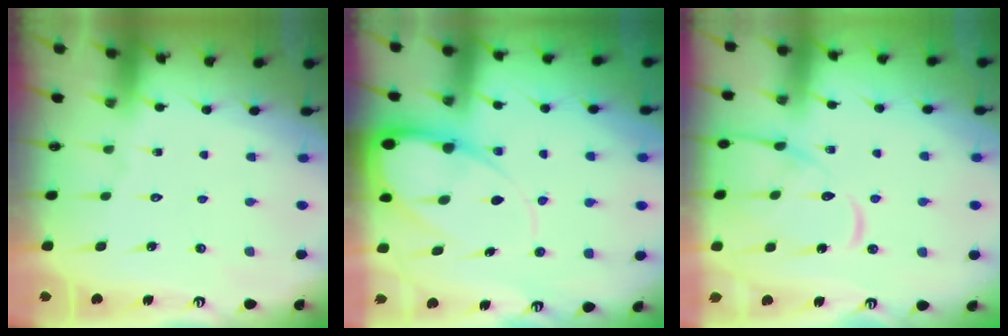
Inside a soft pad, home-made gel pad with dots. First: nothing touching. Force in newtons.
{"total": 12.3, "press": 12.3, "slide": 1.2}
{"total": 13.3, "press": 13.2, "slide": 1.1}